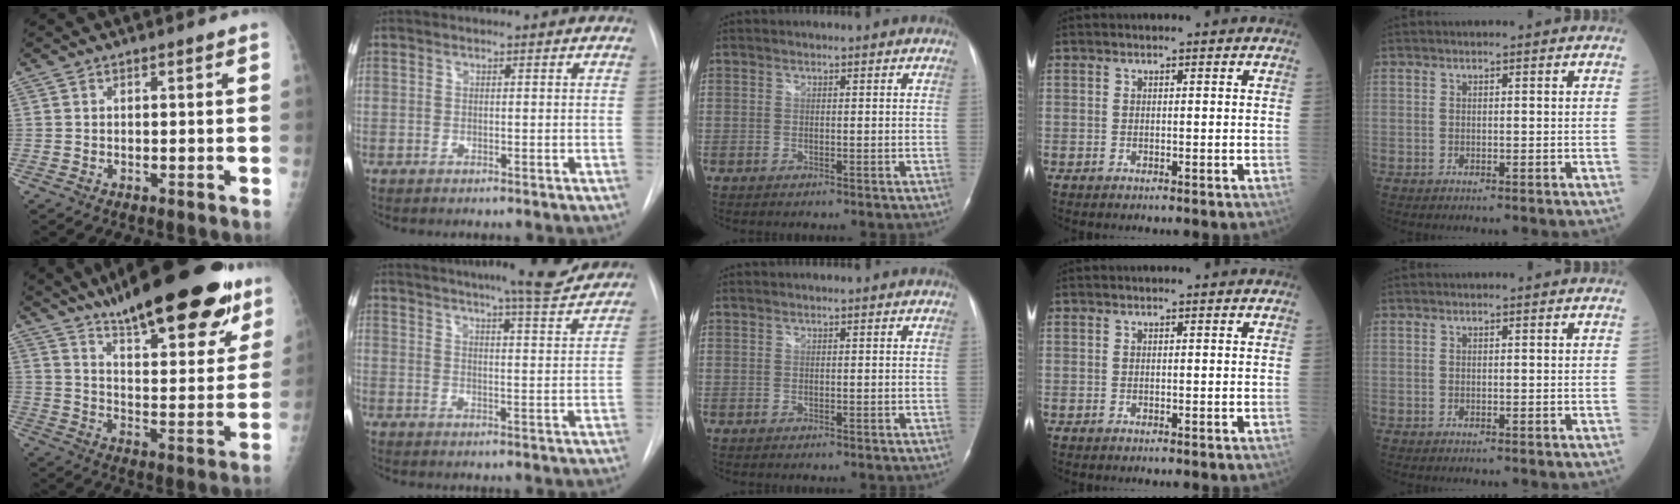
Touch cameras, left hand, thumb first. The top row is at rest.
{"thumb": {"total": 28.1, "force": [19.7, 8.1, 18.4], "torque": [-0.237, -0.062, 0.287]}, "index": {"total": 16.9, "force": [15.2, 1.3, 7.3], "torque": [-0.106, -0.012, 0.192]}}